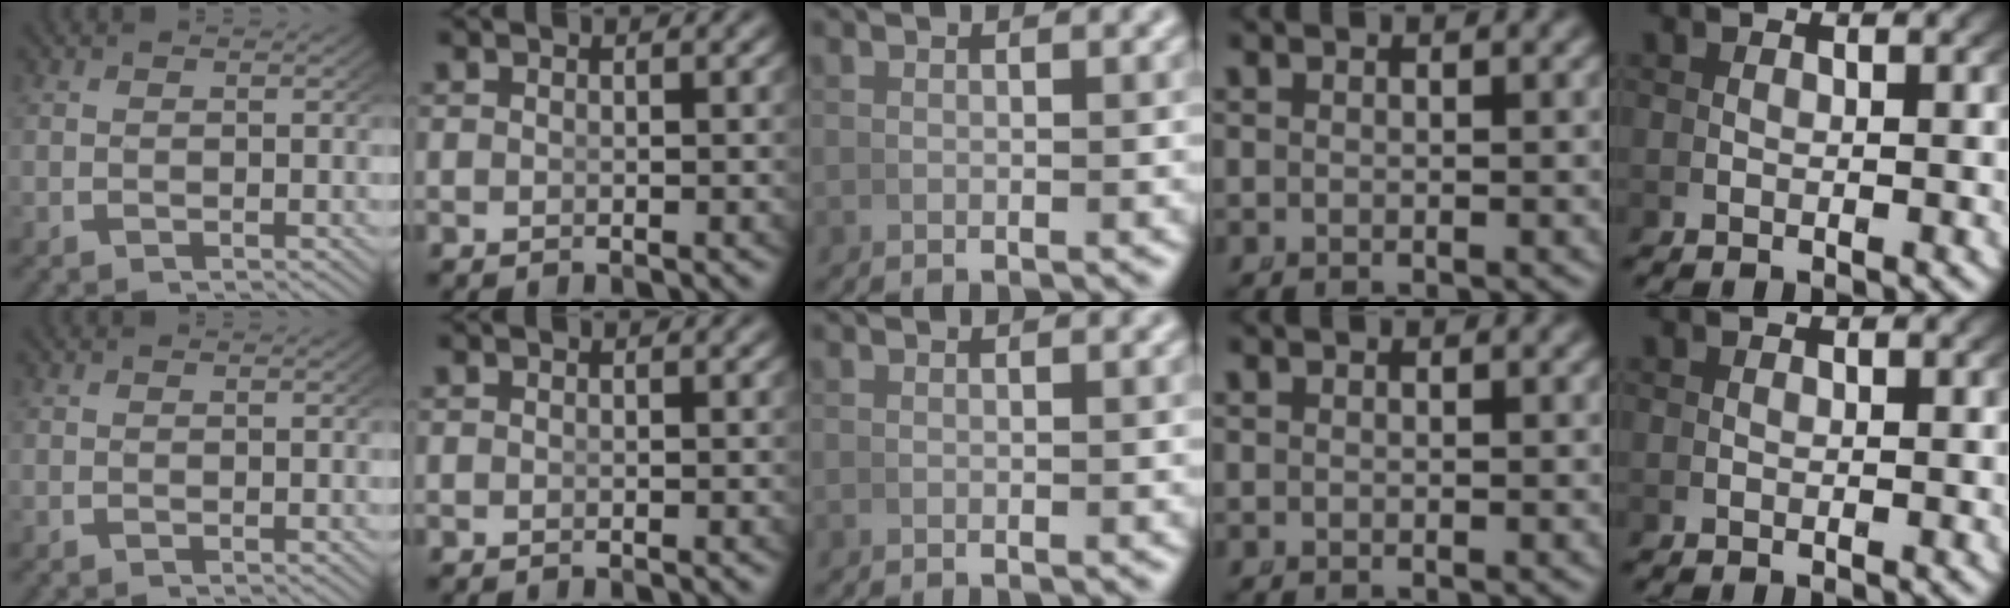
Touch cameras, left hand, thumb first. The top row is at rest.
{}